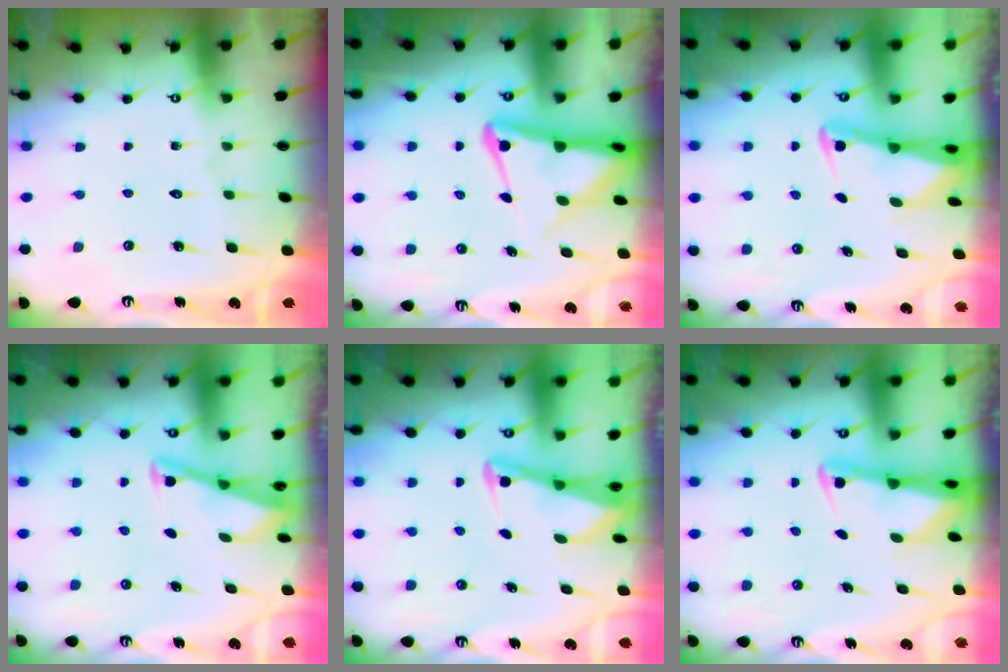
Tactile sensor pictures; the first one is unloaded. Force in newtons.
{"total": 7.5, "press": 7.5, "slide": 1.0}
{"total": 2.3, "press": 2.3, "slide": 0.3}
{"total": 2.8, "press": 2.8, "slide": 0.4}
{"total": 2.9, "press": 2.8, "slide": 0.4}
{"total": 2.4, "press": 2.4, "slide": 0.5}